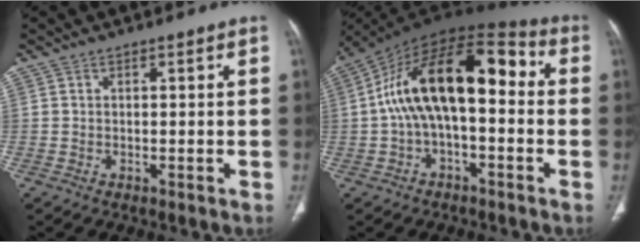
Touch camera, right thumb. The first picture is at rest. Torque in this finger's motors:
{"motor_torque": [2.45, 2.57, 2.10, -0.67, 0.45]}